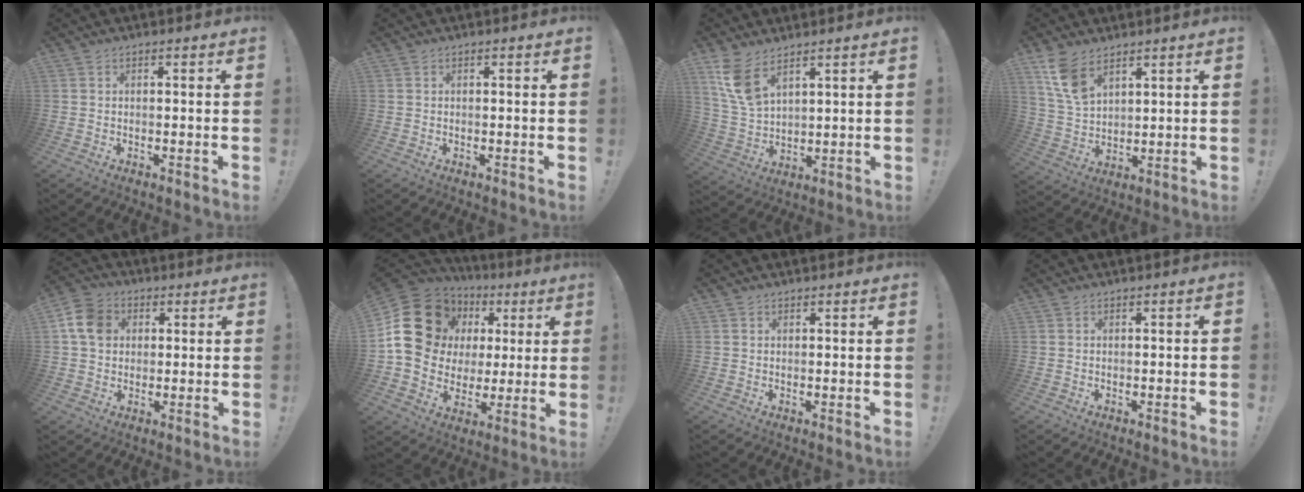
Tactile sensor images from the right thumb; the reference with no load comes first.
{"total": 0.0}
{"total": 9.5, "force": [6.2, 4.4, 5.7], "torque": [-0.105, -0.030, 0.120]}
{"total": 9.9, "force": [6.3, 5.3, 5.5], "torque": [-0.089, -0.027, 0.122]}
{"total": 10.6, "force": [3.1, 8.8, 5.0], "torque": [-0.069, 0.000, 0.063]}
{"total": 21.2, "force": [5.9, 17.1, 11.0], "torque": [-0.166, -0.020, 0.141]}
{"total": 0.5, "force": [0.5, 0.2, 0.0], "torque": [0.004, -0.002, 0.009]}
{"total": 0.6, "force": [-0.4, -0.3, 0.3], "torque": [-0.010, 0.002, -0.006]}